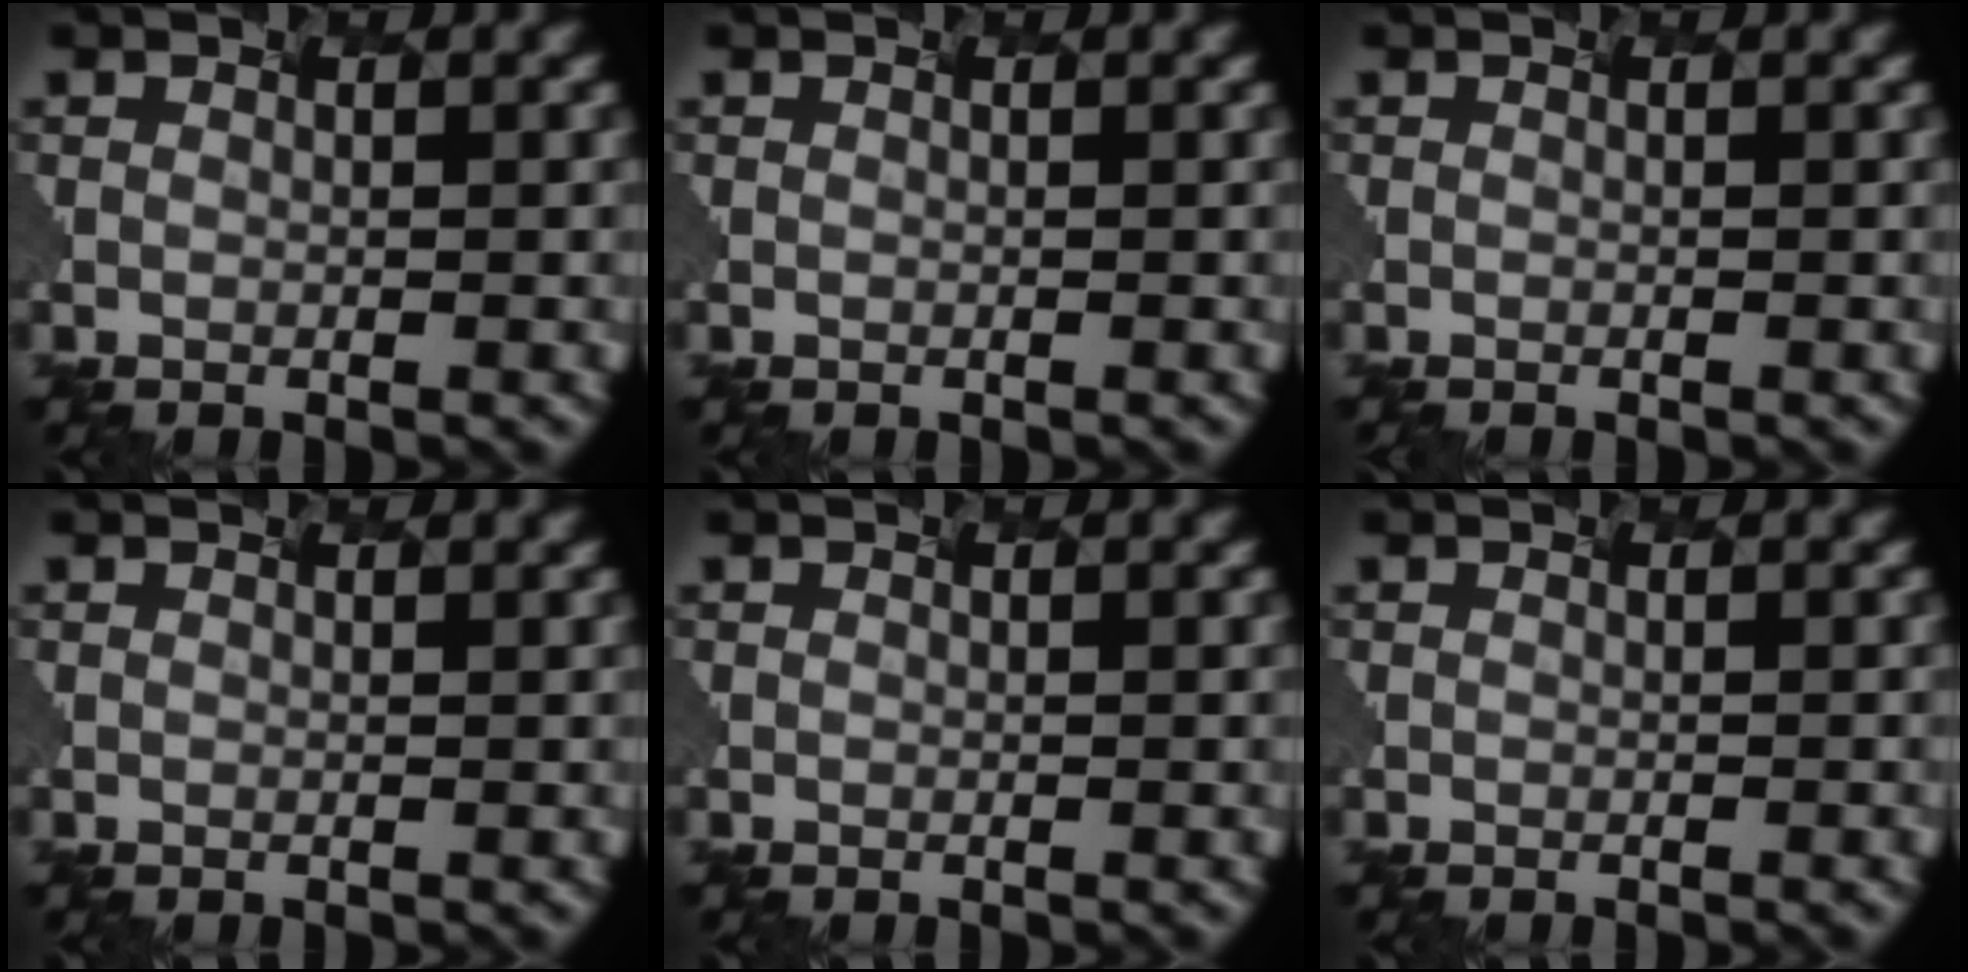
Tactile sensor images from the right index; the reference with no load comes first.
{"total": 0.0}
{"total": 0.0}
{"total": 0.5, "force": [0.4, 0.1, -0.3], "torque": [0.005, -0.004, 0.001]}
{"total": 0.0}
{"total": 0.0}